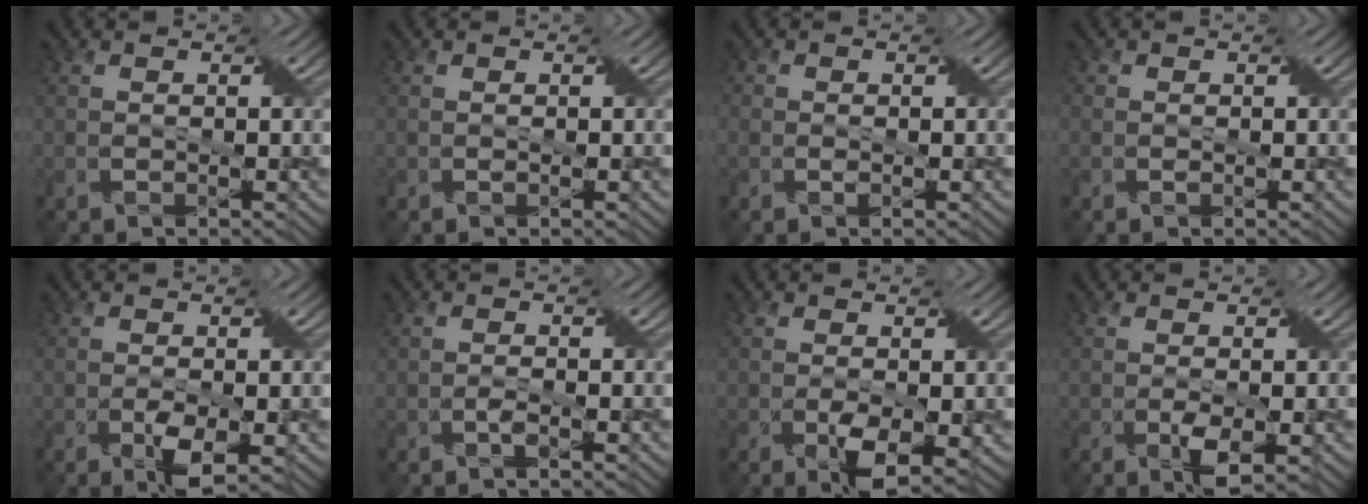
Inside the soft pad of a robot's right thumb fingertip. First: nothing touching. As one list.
[{"total": 0.6, "force": [-0.1, 0.4, 0.5], "torque": [-0.008, -0.001, -0.002]}, {"total": 1.5, "force": [-0.3, 1.2, 0.9], "torque": [-0.015, -0.001, -0.008]}, {"total": 1.0, "force": [-0.2, 0.8, 0.6], "torque": [-0.010, -0.001, -0.005]}, {"total": 3.3, "force": [-1.0, 1.2, 2.9], "torque": [-0.058, -0.009, -0.014]}, {"total": 1.2, "force": [-0.6, 0.4, 0.9], "torque": [-0.020, 0.004, -0.010]}, {"total": 3.9, "force": [-0.9, 1.9, 3.3], "torque": [-0.068, -0.014, -0.010]}, {"total": 2.7, "force": [-0.6, 1.0, 2.4], "torque": [-0.051, -0.009, -0.008]}]